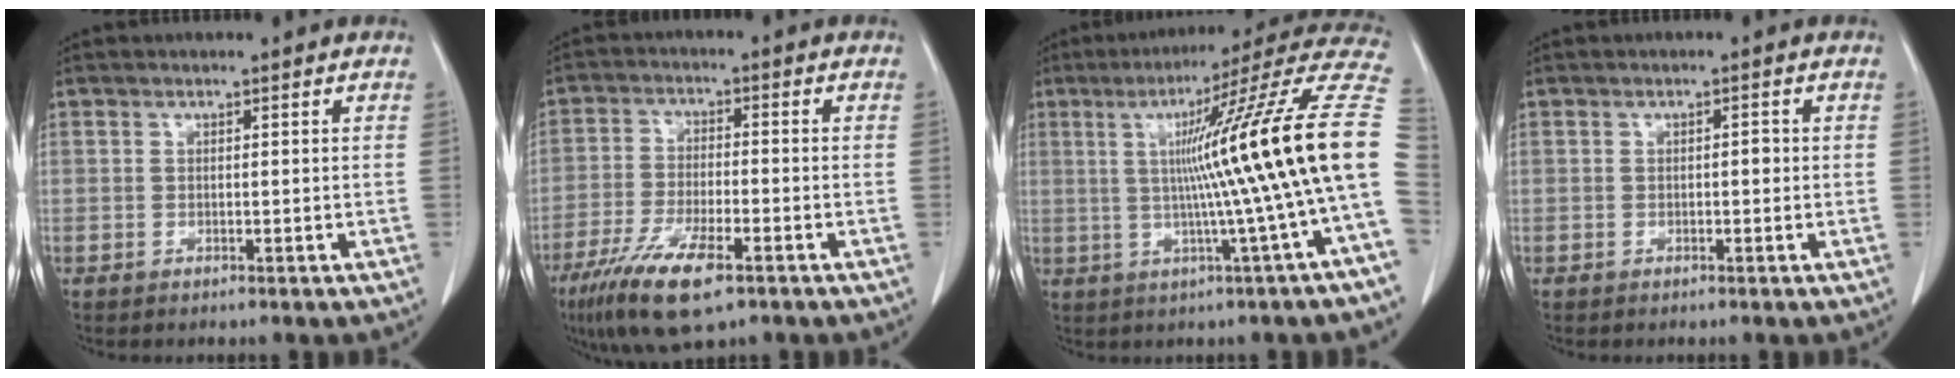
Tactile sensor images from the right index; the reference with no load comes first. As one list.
[{"total": 11.4, "force": [-6.8, 2.2, 8.8], "torque": [-0.171, -0.025, -0.118]}, {"total": 20.5, "force": [0.2, -2.4, 20.4], "torque": [-0.234, 0.024, -0.010]}, {"total": 1.0, "force": [-0.1, 0.4, 0.9], "torque": [-0.010, 0.003, -0.002]}]